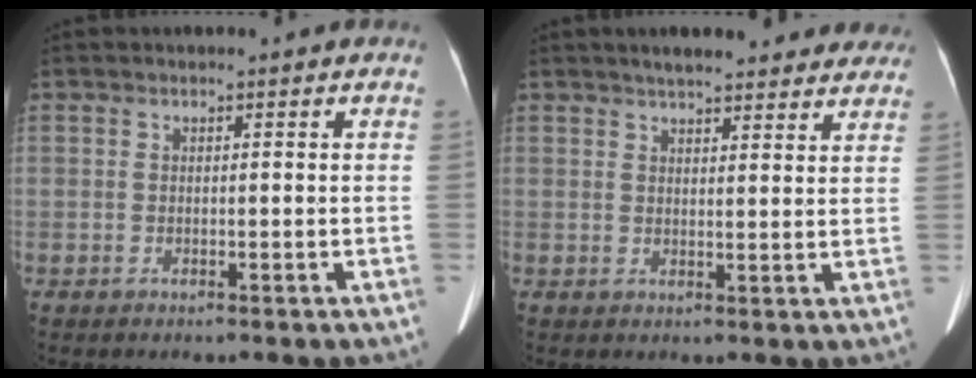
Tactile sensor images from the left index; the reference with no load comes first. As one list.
[{"total": 14.3, "force": [12.5, 3.3, 6.1], "torque": [-0.061, 0.025, 0.147]}]